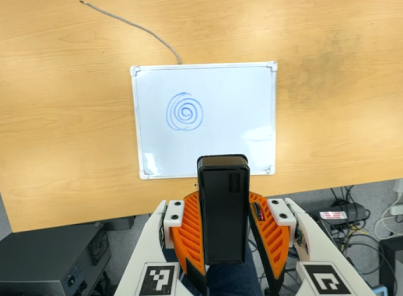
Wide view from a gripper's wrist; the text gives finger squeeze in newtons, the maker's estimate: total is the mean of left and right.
{"total": 5.2, "left": 4.8, "right": 5.6}